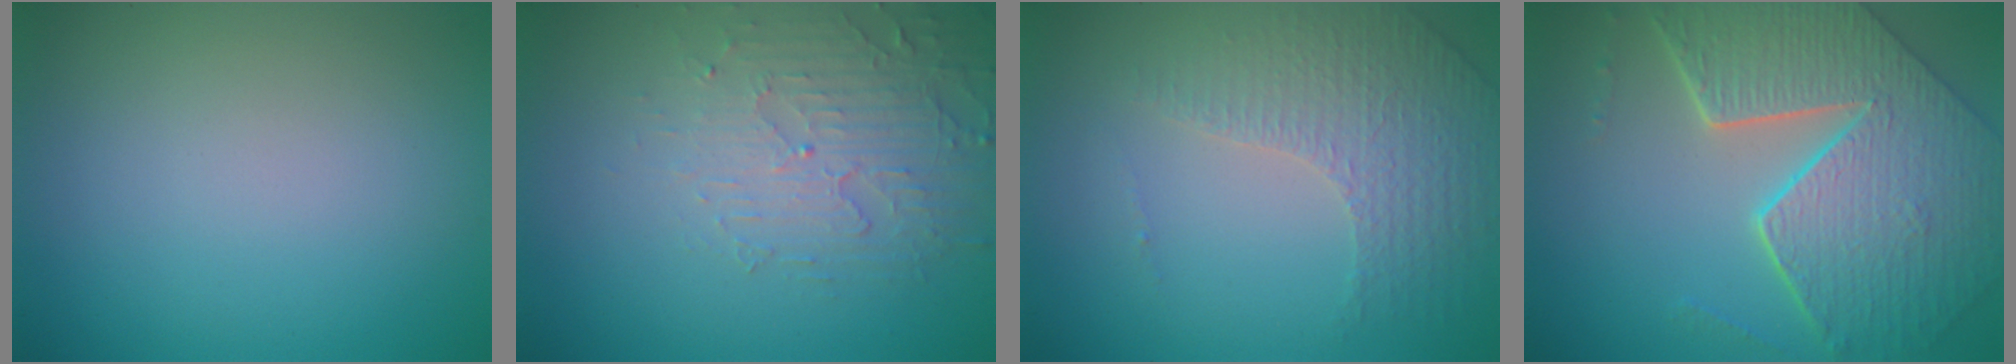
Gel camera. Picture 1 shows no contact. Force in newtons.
{"total": 3.8, "press": 3.4, "slide": 1.8}
{"total": 4.3, "press": 3.0, "slide": 3.1}
{"total": 8.8, "press": 6.3, "slide": 6.2}